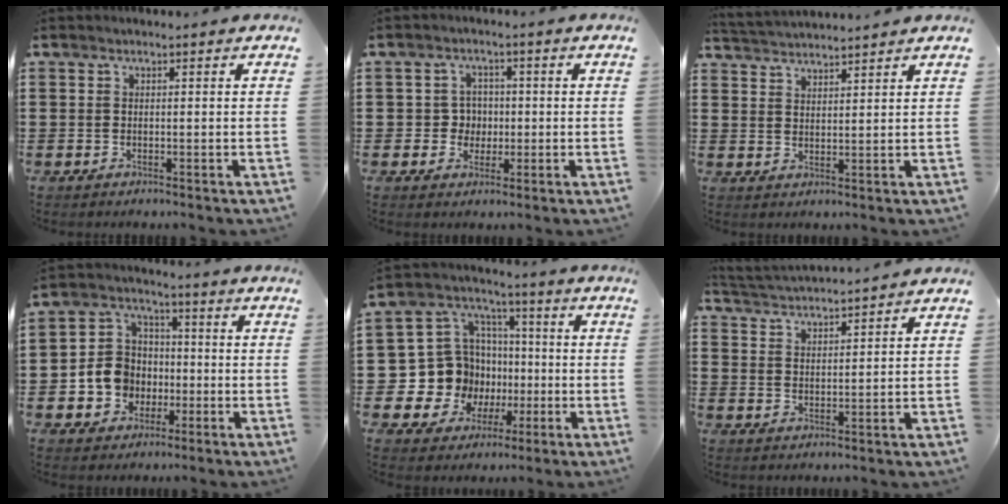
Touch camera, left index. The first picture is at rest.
{"total": 3.6, "force": [-0.2, 3.4, 1.2], "torque": [-0.038, 0.007, -0.009]}
{"total": 2.6, "force": [2.6, -0.2, -0.2], "torque": [-0.007, -0.010, 0.047]}
{"total": 7.7, "force": [-1.6, 7.1, 2.3], "torque": [-0.084, 0.016, -0.030]}
{"total": 12.4, "force": [-1.7, 11.9, 2.9], "torque": [-0.113, -0.015, -0.014]}
{"total": 3.0, "force": [3.0, -0.4, 0.0], "torque": [-0.012, -0.019, 0.050]}